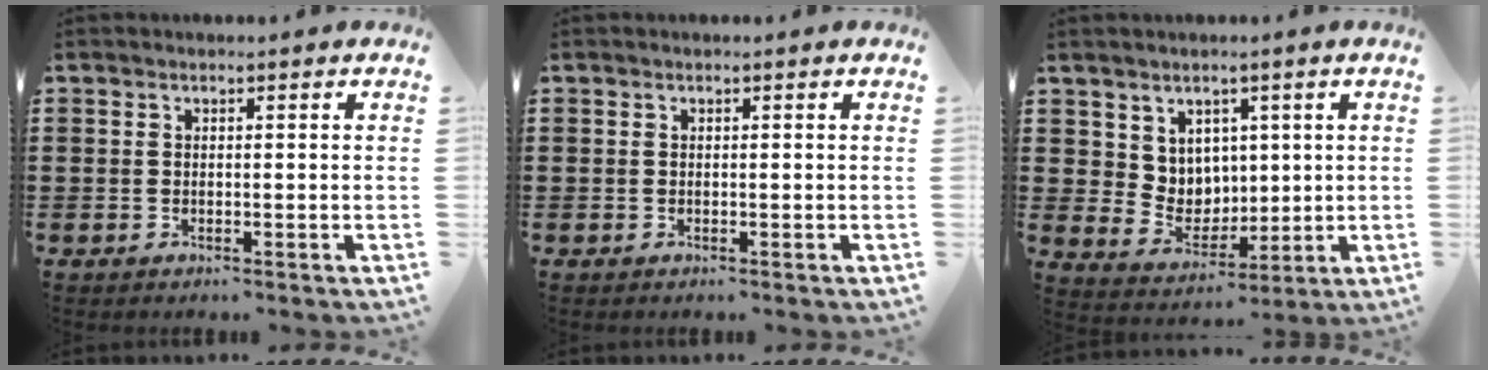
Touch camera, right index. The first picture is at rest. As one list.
[{"total": 0.0}, {"total": 5.8, "force": [3.3, 4.7, 0.6], "torque": [-0.033, -0.010, 0.063]}]